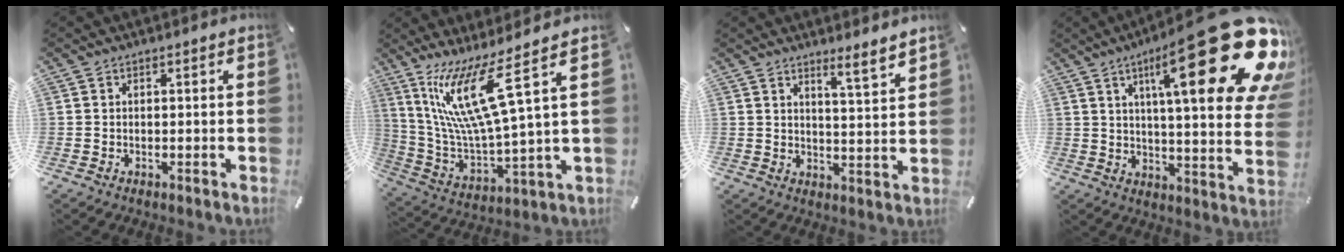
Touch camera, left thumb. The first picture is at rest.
{"total": 17.3, "force": [7.5, 3.4, 15.2], "torque": [-0.327, -0.033, 0.115]}
{"total": 5.3, "force": [4.8, -0.2, 2.3], "torque": [-0.034, -0.044, 0.079]}
{"total": 32.0, "force": [15.5, 8.6, 26.6], "torque": [-0.379, -0.098, 0.246]}